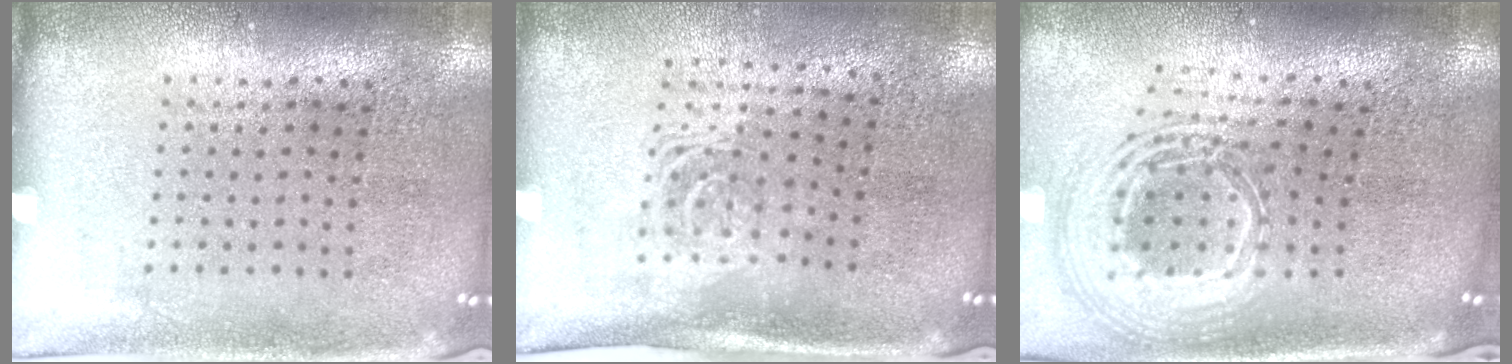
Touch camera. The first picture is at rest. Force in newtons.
{"total": 1.6, "press": 1.2, "slide": 1.0}
{"total": 2.5, "press": 1.9, "slide": 1.7}